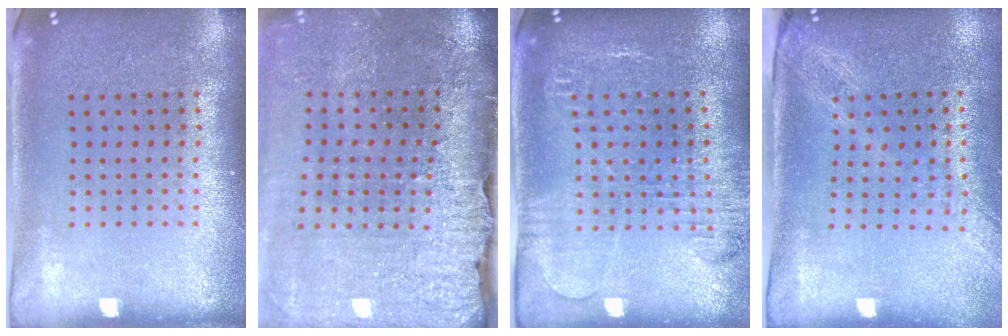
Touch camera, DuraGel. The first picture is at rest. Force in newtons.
{"total": 4.0, "press": 3.4, "slide": 2.1}
{"total": 1.8, "press": 1.8, "slide": 0.4}
{"total": 2.0, "press": 1.6, "slide": 1.2}